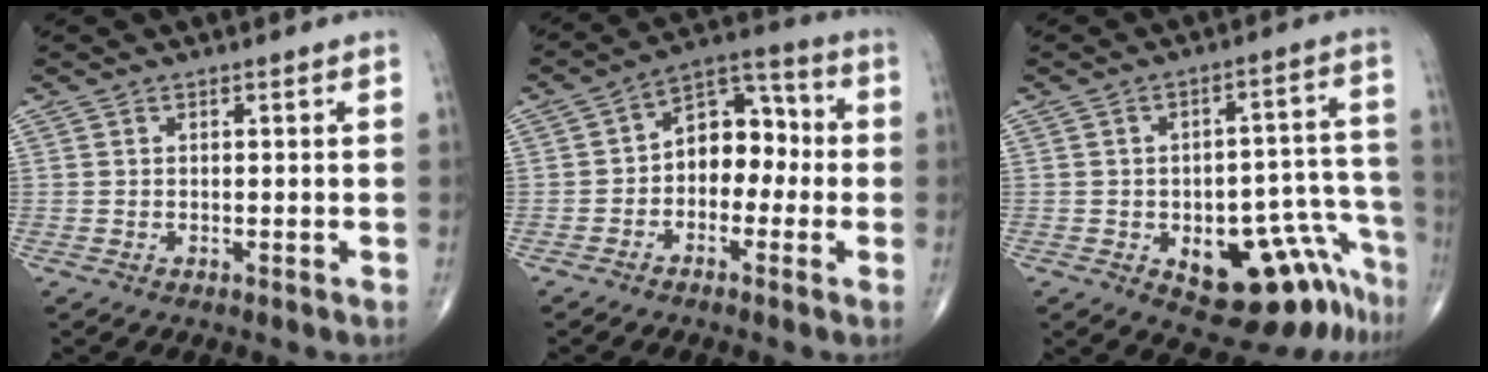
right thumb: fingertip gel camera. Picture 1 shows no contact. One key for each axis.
{"total": 9.4, "fx": -1.3, "fy": 6.7, "fz": 6.5, "tx": -0.062, "ty": 0.044, "tz": -0.039}
{"total": 16.3, "fx": -8.8, "fy": 7.6, "fz": 11.5, "tx": -0.076, "ty": 0.091, "tz": -0.108}